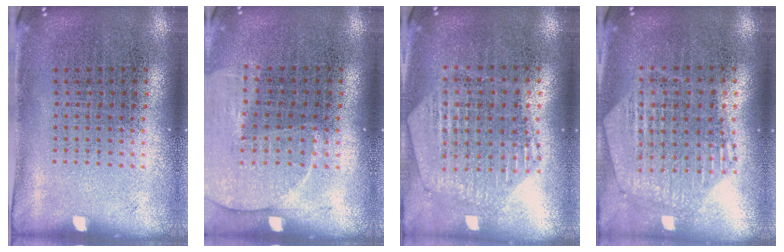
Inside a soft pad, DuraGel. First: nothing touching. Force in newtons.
{"total": 1.3, "press": 1.3, "slide": 0.3}
{"total": 1.2, "press": 1.1, "slide": 0.3}
{"total": 1.0, "press": 1.0, "slide": 0.2}